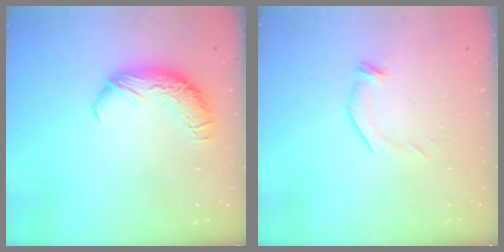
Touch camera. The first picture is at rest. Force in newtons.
{"total": 4.6, "press": 4.4, "slide": 1.2}